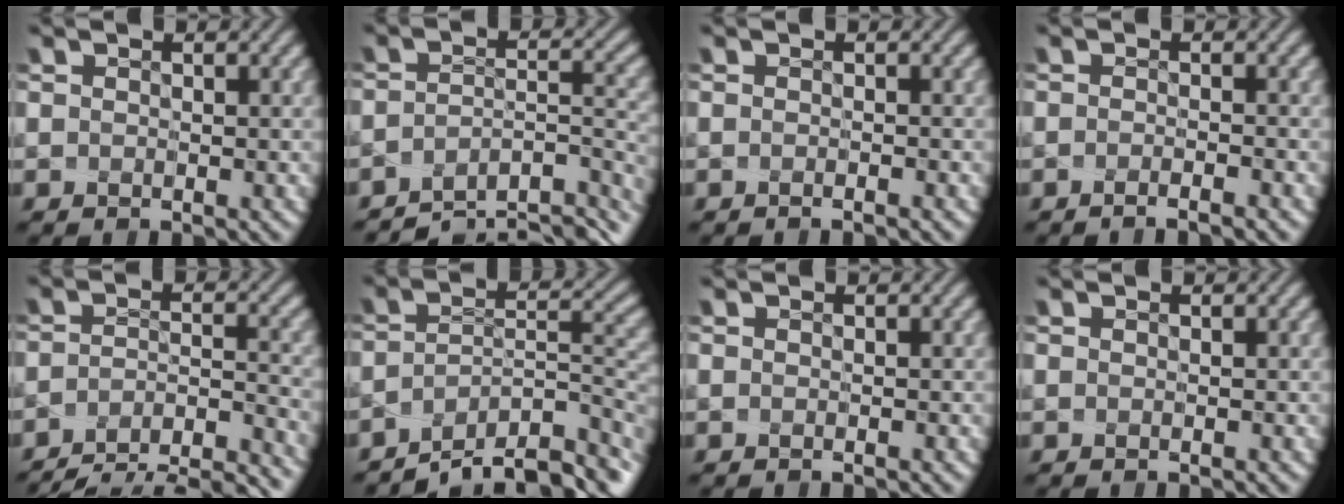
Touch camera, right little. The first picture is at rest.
{"total": 7.8, "force": [-5.3, 3.0, 4.8], "torque": [-0.072, -0.007, -0.073]}
{"total": 0.5, "force": [-0.4, -0.2, 0.2], "torque": [-0.004, -0.002, -0.007]}
{"total": 1.2, "force": [-0.9, -0.3, 0.7], "torque": [-0.010, -0.003, -0.014]}
{"total": 9.9, "force": [-8.5, 3.5, 3.9], "torque": [-0.057, 0.007, -0.102]}
{"total": 9.8, "force": [-6.2, 4.1, 6.4], "torque": [-0.097, 0.003, -0.092]}
{"total": 0.0}
{"total": 0.0}